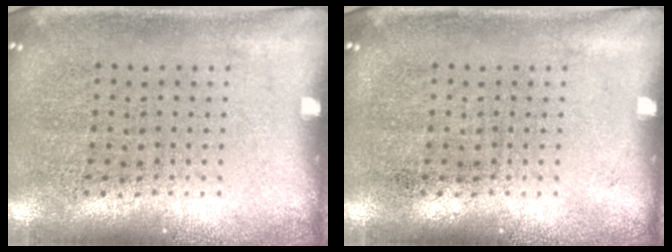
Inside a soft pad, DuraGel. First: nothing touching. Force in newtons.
{"total": 0.0}